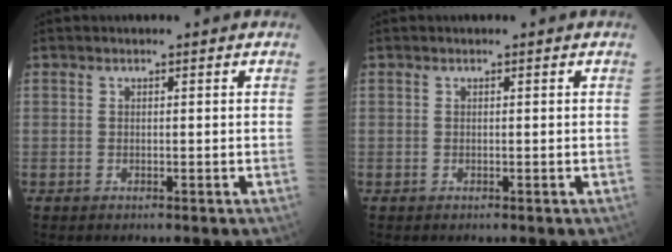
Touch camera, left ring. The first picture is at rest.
{"total": 0.0}